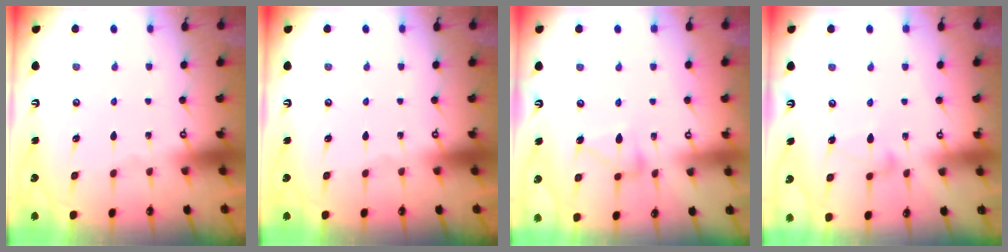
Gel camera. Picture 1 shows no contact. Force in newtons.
{"total": 0.0}
{"total": 9.1, "press": 9.1, "slide": 0.5}
{"total": 6.0, "press": 6.0, "slide": 0.4}